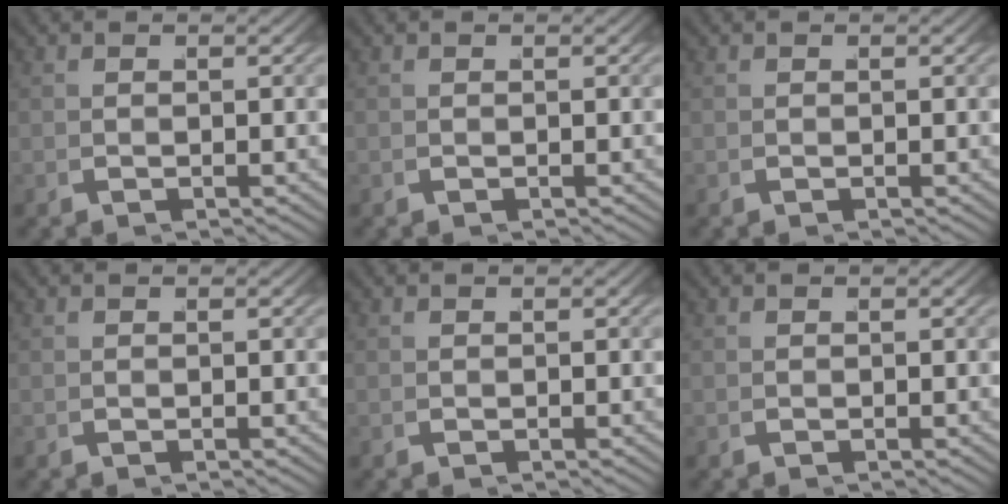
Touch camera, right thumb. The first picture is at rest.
{"total": 0.0}
{"total": 0.0}
{"total": 0.0}
{"total": 0.0}
{"total": 0.0}